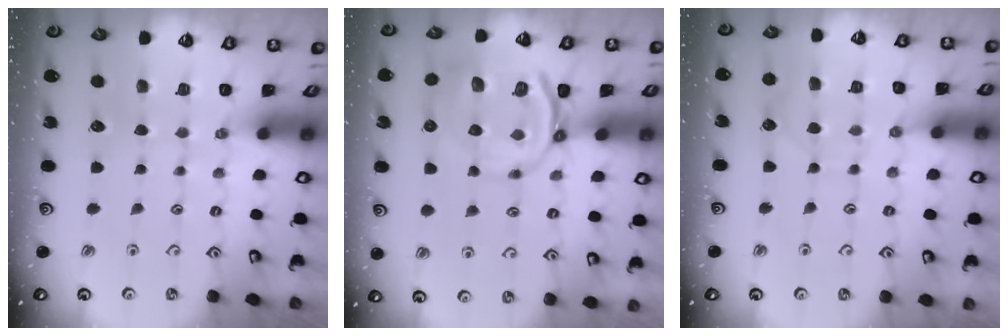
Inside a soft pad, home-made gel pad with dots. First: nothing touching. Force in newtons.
{"total": 9.9, "press": 9.7, "slide": 1.8}
{"total": 6.1, "press": 6.1, "slide": 0.6}